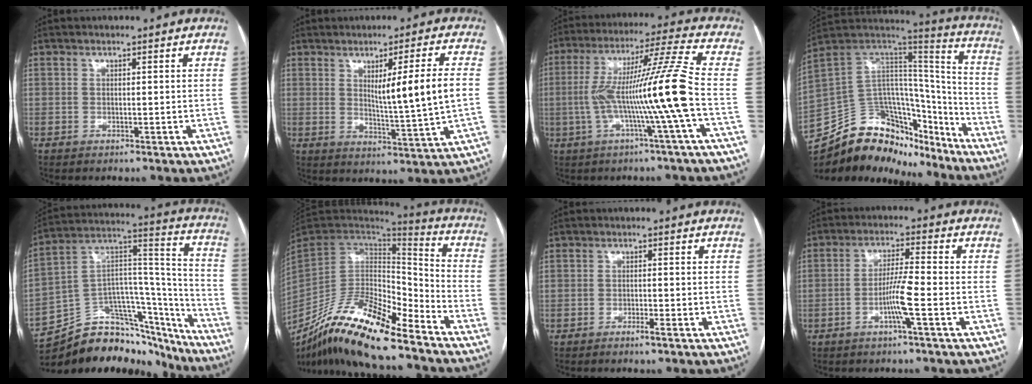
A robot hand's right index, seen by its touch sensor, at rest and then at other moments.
{"total": 9.5, "force": [1.2, -0.9, 9.4], "torque": [-0.147, -0.013, 0.024]}
{"total": 14.9, "force": [-2.8, -2.6, 14.4], "torque": [-0.259, 0.010, -0.057]}
{"total": 23.6, "force": [-19.0, 12.0, 7.4], "torque": [-0.162, 0.070, -0.298]}
{"total": 25.3, "force": [-22.2, 8.6, 8.7], "torque": [-0.118, 0.057, -0.340]}
{"total": 22.5, "force": [-17.0, 4.6, 13.9], "torque": [-0.271, -0.009, -0.313]}
{"total": 1.7, "force": [-1.2, -0.1, 1.2], "torque": [-0.022, -0.001, -0.022]}
{"total": 6.0, "force": [-2.2, -0.5, 5.6], "torque": [-0.112, 0.000, -0.043]}